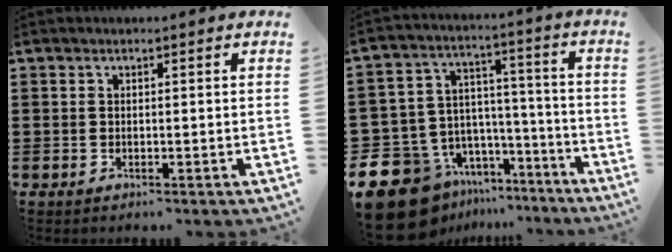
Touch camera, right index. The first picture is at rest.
{"total": 13.0, "force": [-10.1, 7.8, 2.4], "torque": [-0.088, 0.023, -0.187]}